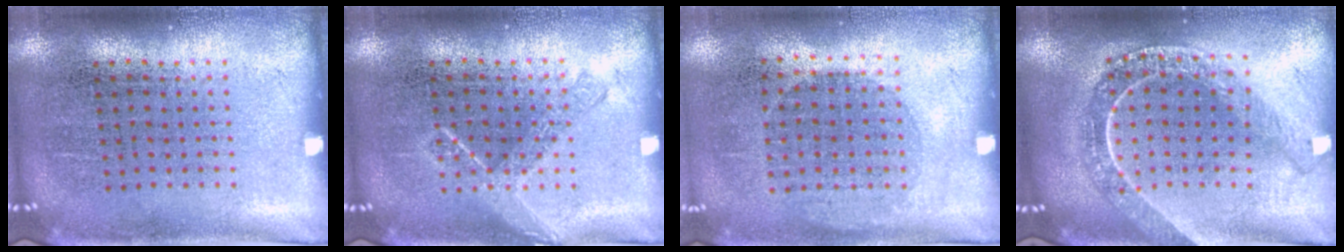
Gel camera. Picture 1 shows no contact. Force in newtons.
{"total": 1.9, "press": 1.9, "slide": 0.3}
{"total": 1.0, "press": 0.9, "slide": 0.4}
{"total": 2.3, "press": 1.9, "slide": 1.2}